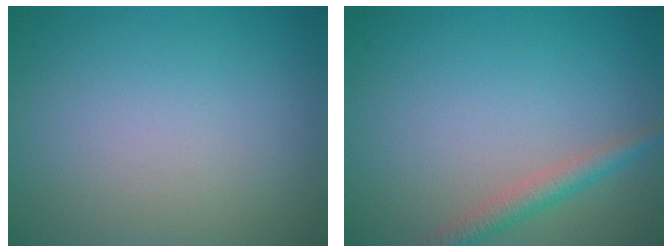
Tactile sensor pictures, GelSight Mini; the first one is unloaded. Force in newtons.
{"total": 2.4, "press": 2.4, "slide": 0.0}